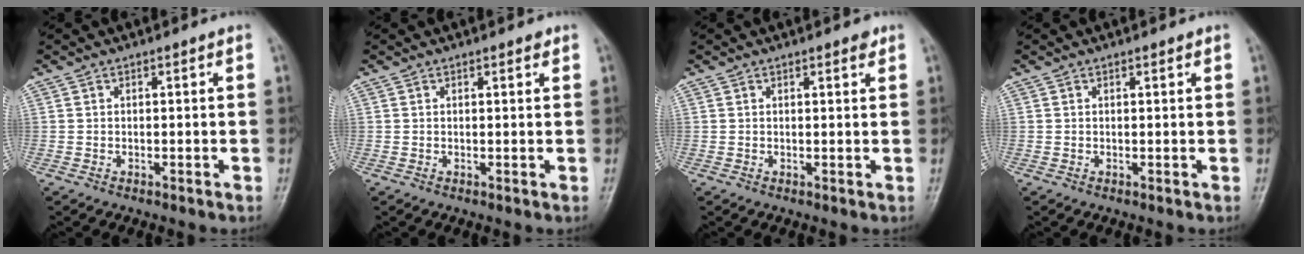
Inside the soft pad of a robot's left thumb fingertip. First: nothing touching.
{"total": 1.0, "force": [0.7, 0.3, 0.6], "torque": [-0.008, -0.004, 0.009]}
{"total": 1.5, "force": [1.0, 0.5, 1.0], "torque": [-0.009, -0.005, 0.012]}
{"total": 0.6, "force": [0.5, 0.2, 0.4], "torque": [-0.007, -0.002, 0.006]}